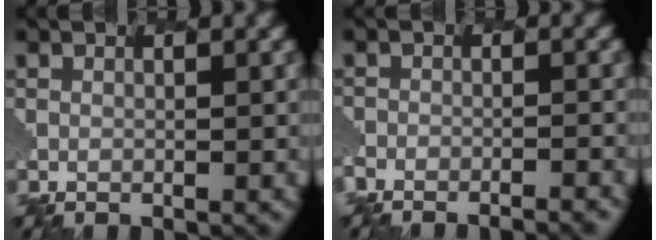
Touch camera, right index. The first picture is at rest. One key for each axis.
{"total": 6.2, "fx": -5.9, "fy": 1.4, "fz": 1.3, "tx": -0.001, "ty": 0.007, "tz": -0.066}